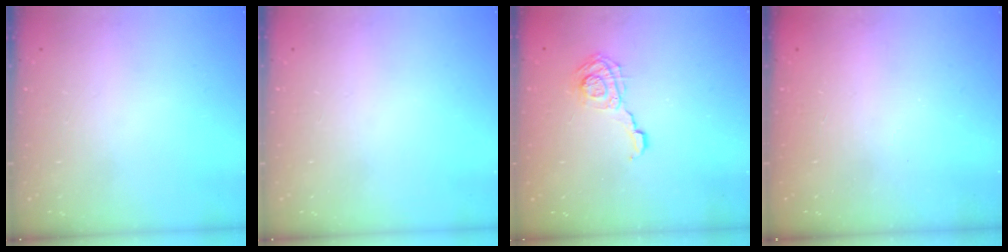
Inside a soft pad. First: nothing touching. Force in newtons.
{"total": 0.0}
{"total": 8.4, "press": 8.4, "slide": 0.1}
{"total": 1.9, "press": 1.9, "slide": 0.6}